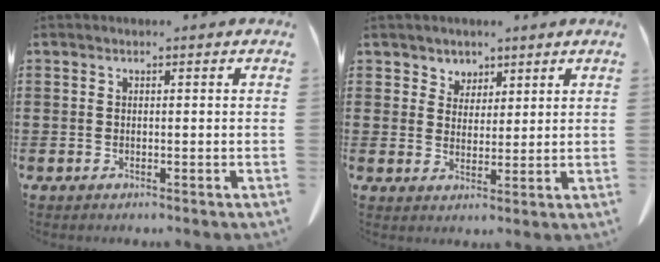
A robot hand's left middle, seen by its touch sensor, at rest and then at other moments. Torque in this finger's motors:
{"motor_torque": [-0.20, 0.34, -0.02, 0.00]}